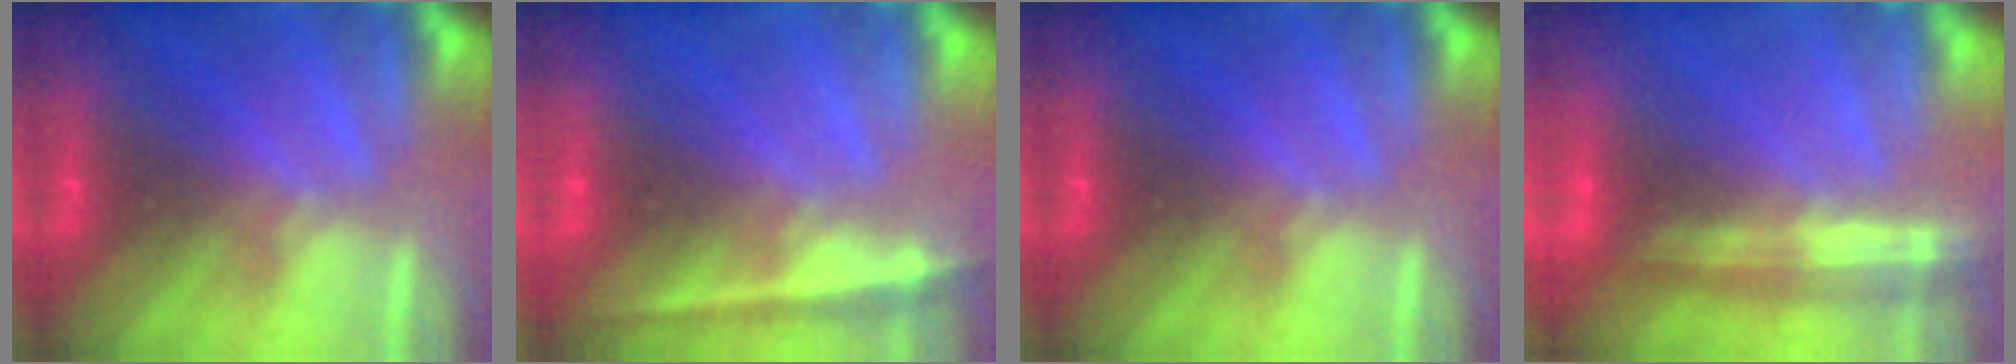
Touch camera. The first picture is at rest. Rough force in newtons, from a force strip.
{"total": 1.9}
{"total": 0.0}
{"total": 7.5}